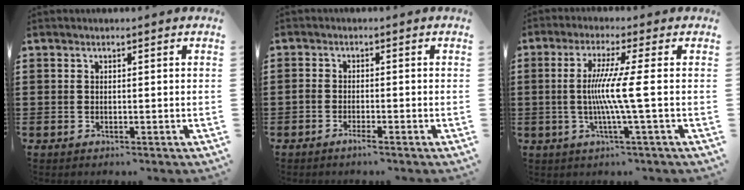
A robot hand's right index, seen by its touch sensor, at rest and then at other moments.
{"total": 1.4, "force": [-1.2, 0.1, 0.8], "torque": [-0.015, -0.003, -0.021]}
{"total": 7.5, "force": [-0.4, -1.1, 7.4], "torque": [-0.141, -0.014, -0.017]}